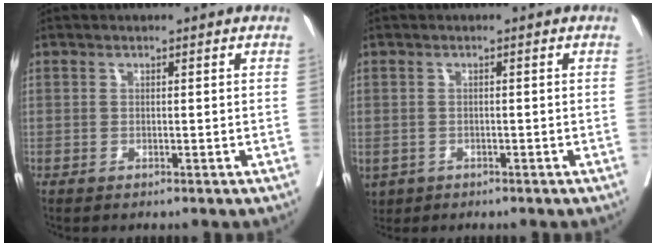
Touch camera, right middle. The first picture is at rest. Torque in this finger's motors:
{"motor_torque": [1.13, -1.01, 1.05, 0.21]}